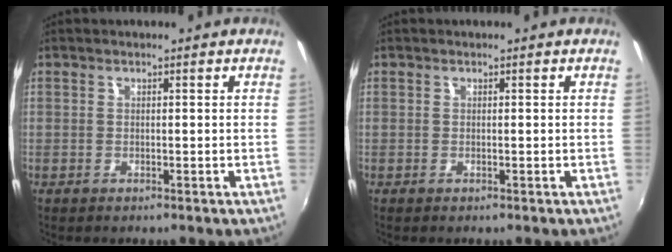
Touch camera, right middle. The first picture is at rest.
{"total": 0.0}